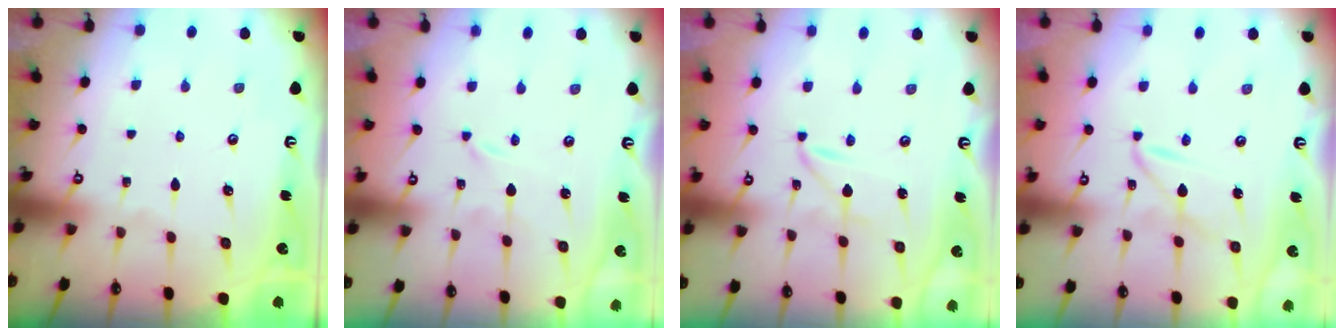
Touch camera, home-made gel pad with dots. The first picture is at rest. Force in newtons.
{"total": 0.0}
{"total": 1.5, "press": 1.5, "slide": 0.1}
{"total": 5.4, "press": 5.4, "slide": 0.4}